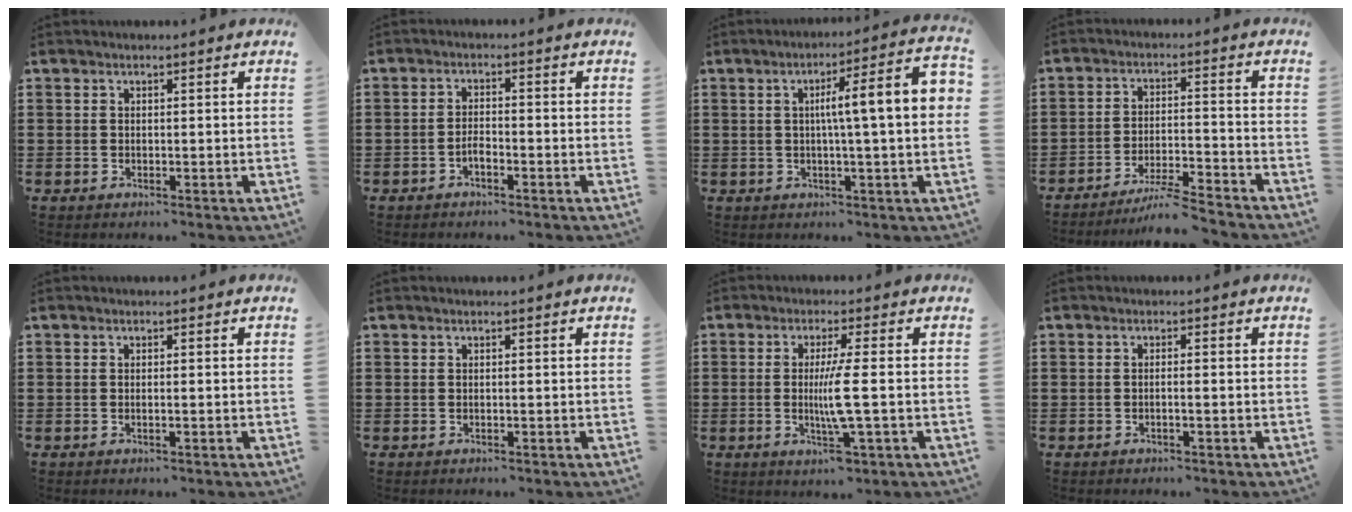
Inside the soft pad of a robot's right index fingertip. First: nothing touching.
{"total": 2.0, "force": [-1.3, 0.5, 1.3], "torque": [-0.026, 0.002, -0.026]}
{"total": 8.4, "force": [0.6, 0.4, 8.4], "torque": [-0.146, -0.004, 0.002]}
{"total": 5.8, "force": [-5.3, -0.4, 2.3], "torque": [-0.046, -0.014, -0.102]}
{"total": 0.6, "force": [-0.3, 0.0, 0.6], "torque": [-0.010, -0.004, -0.004]}
{"total": 0.0}
{"total": 6.6, "force": [-1.0, 0.3, 6.5], "torque": [-0.127, -0.015, -0.023]}
{"total": 1.1, "force": [-0.7, -0.2, 0.8], "torque": [-0.013, -0.004, -0.012]}